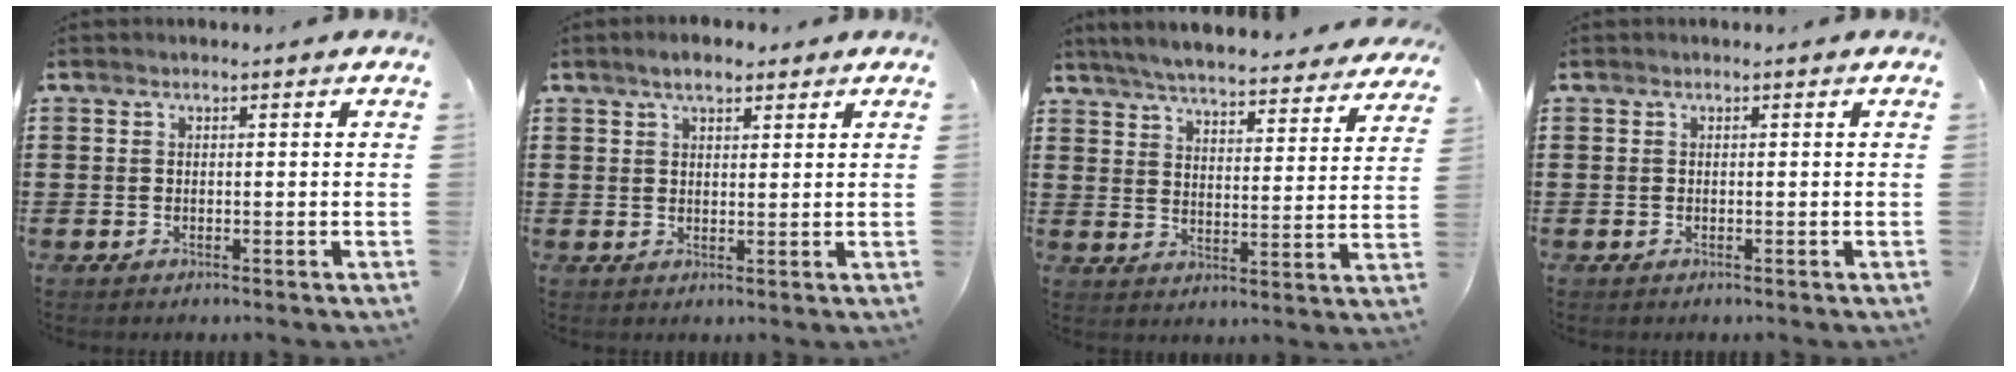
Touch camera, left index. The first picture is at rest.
{"total": 3.5, "force": [2.6, 1.3, 2.0], "torque": [-0.044, 0.008, 0.048]}
{"total": 5.6, "force": [5.5, -0.3, 1.1], "torque": [-0.047, -0.038, 0.093]}
{"total": 0.0}